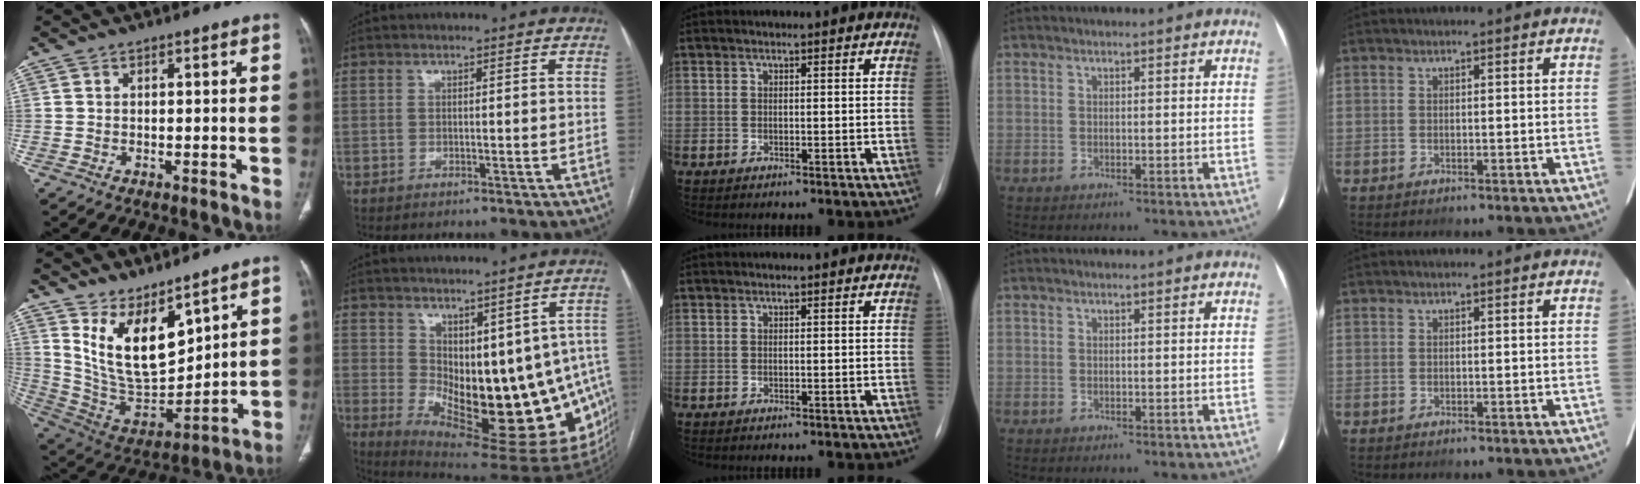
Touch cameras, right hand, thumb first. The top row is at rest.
{"thumb": {"total": 15.4, "force": [8.9, 6.9, 10.5], "torque": [-0.156, -0.065, 0.200]}, "index": {"total": 18.2, "force": [-2.1, 8.6, 15.9], "torque": [-0.168, -0.002, -0.004]}}